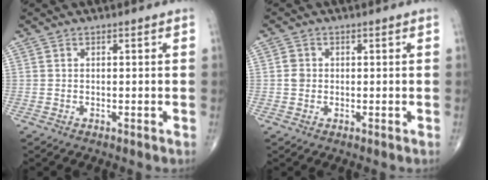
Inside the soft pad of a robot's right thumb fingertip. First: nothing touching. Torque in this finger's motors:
{"motor_torque": [0.10, -0.13, 0.17, 0.20, 0.02]}